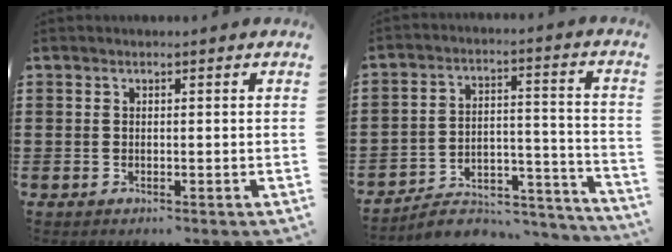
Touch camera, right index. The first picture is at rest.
{"total": 6.7, "force": [-6.1, 1.8, 1.9], "torque": [-0.031, 0.013, -0.117]}